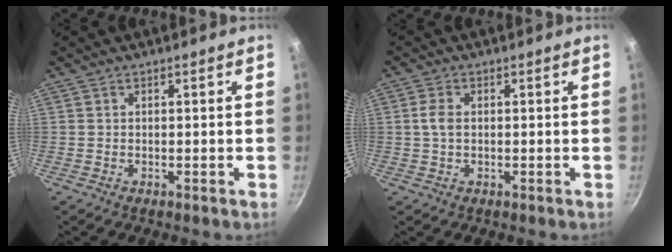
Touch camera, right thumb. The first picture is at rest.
{"total": 2.9, "force": [0.2, 1.8, 2.2], "torque": [-0.049, 0.005, 0.001]}